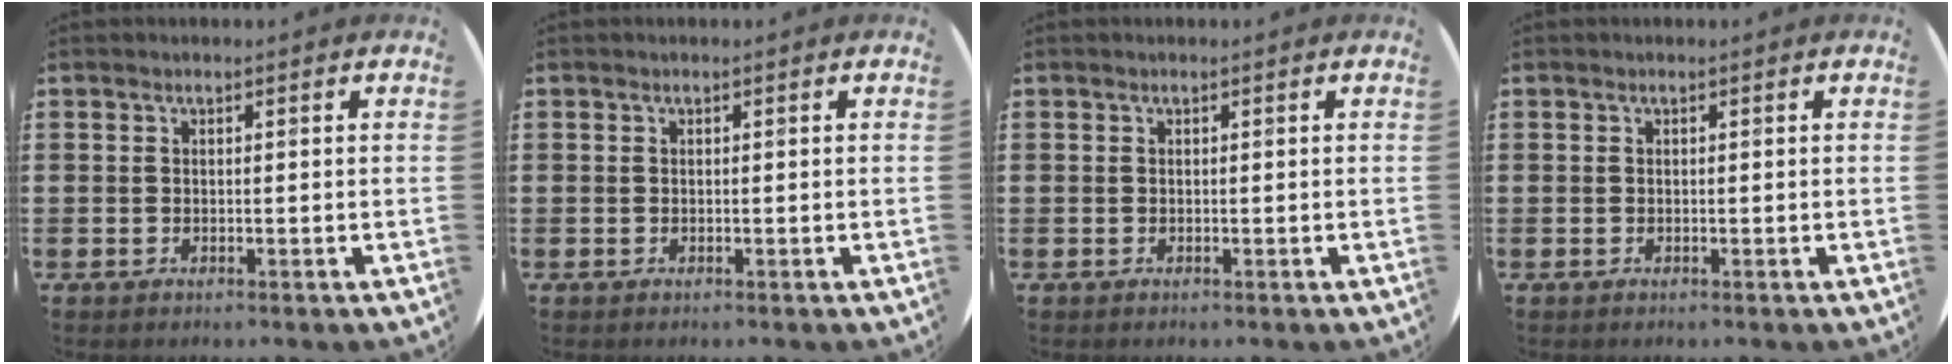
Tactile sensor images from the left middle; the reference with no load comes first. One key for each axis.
{"total": 0.0}
{"total": 0.0}
{"total": 0.0}